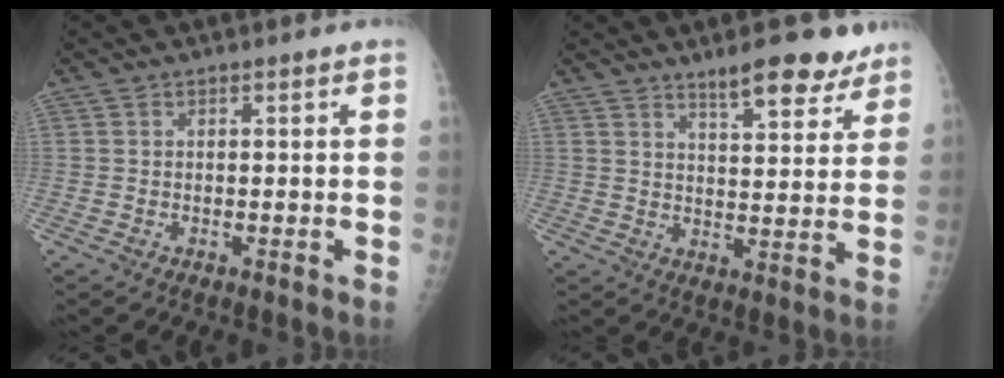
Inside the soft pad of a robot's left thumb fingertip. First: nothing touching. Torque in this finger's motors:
{"motor_torque": [0.05, 0.17, 0.16, -0.01, 0.02]}